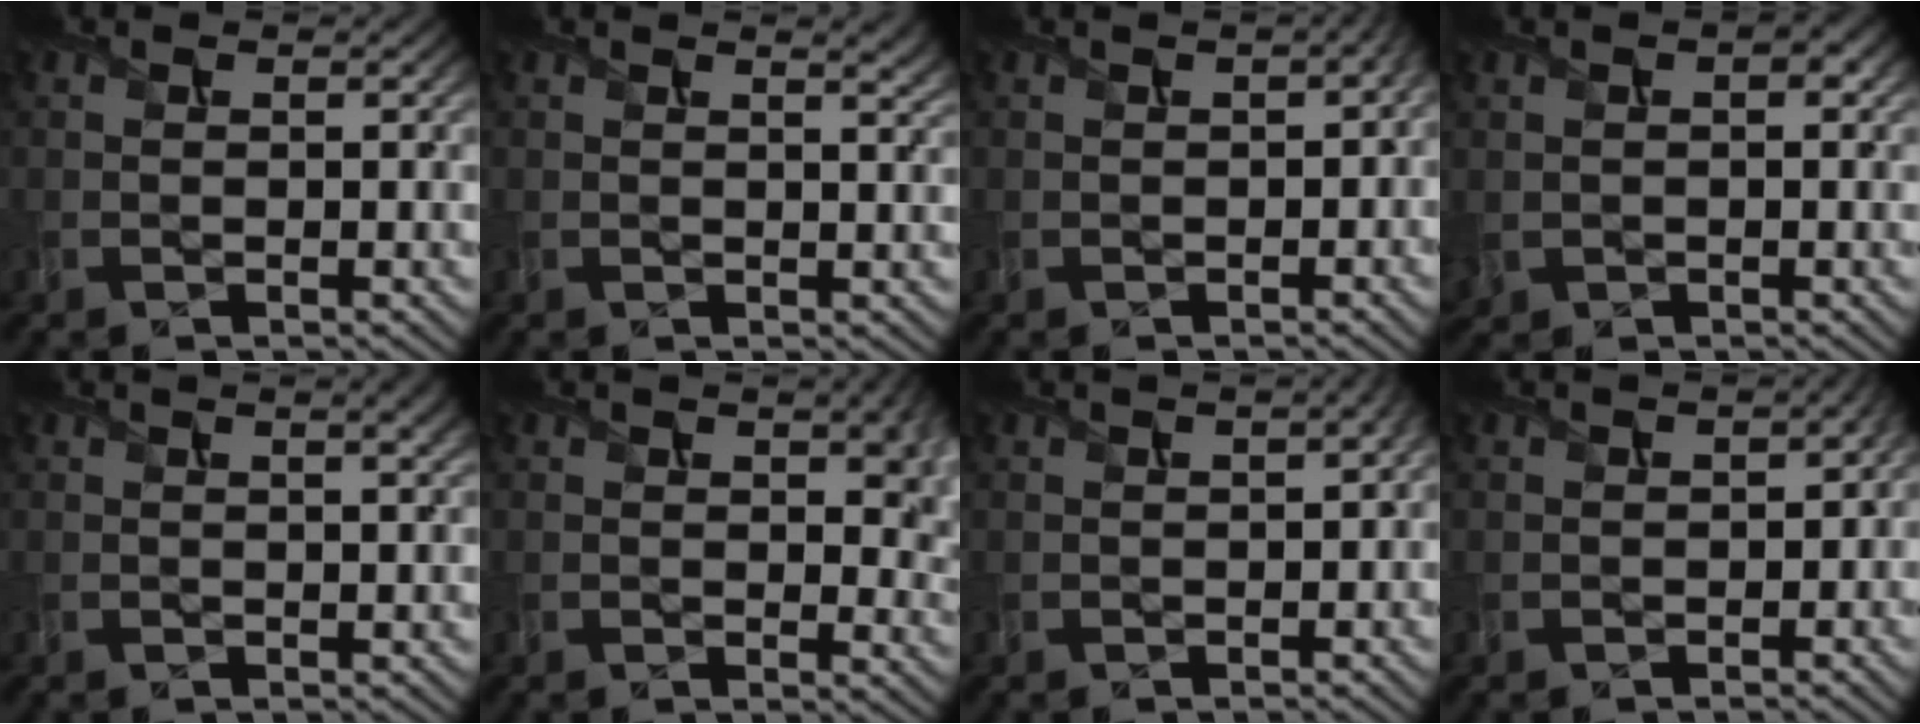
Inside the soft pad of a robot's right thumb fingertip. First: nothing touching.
{"total": 3.7, "force": [2.1, 1.2, 2.8], "torque": [-0.041, 0.009, 0.022]}
{"total": 3.2, "force": [-0.1, 1.5, 2.8], "torque": [-0.038, -0.002, 0.002]}
{"total": 3.2, "force": [0.7, 2.4, 2.1], "torque": [-0.044, -0.004, 0.016]}
{"total": 3.2, "force": [1.6, 0.9, 2.6], "torque": [-0.036, 0.014, 0.011]}
{"total": 7.9, "force": [2.1, 4.0, 6.5], "torque": [-0.097, -0.008, 0.040]}
{"total": 3.3, "force": [0.4, 1.3, 3.0], "torque": [-0.040, 0.004, 0.005]}
{"total": 2.7, "force": [-0.6, 1.7, 2.0], "torque": [-0.030, -0.006, -0.006]}